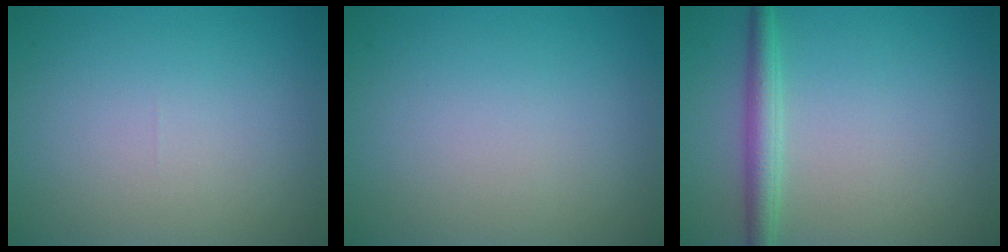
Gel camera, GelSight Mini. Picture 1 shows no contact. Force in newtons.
{"total": 0.0}
{"total": 2.7, "press": 2.7, "slide": 0.1}